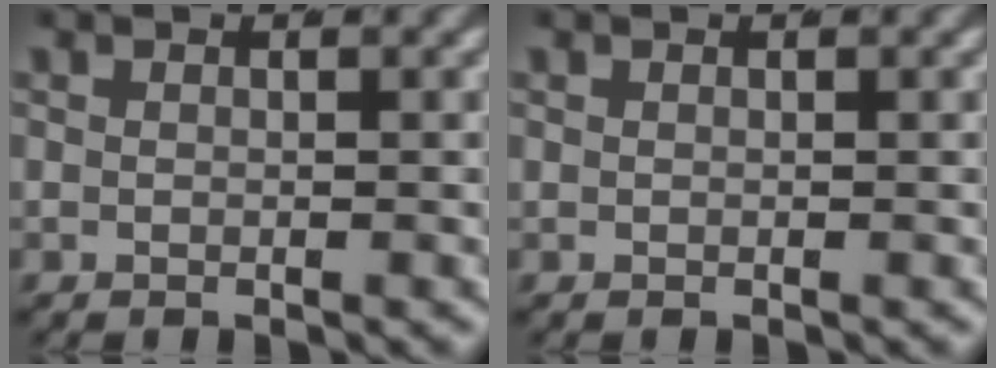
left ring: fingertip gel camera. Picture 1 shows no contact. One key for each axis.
{"total": 0.0}